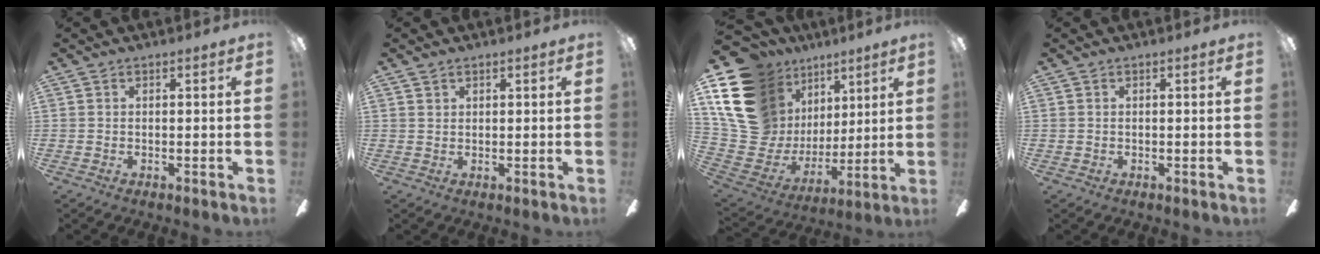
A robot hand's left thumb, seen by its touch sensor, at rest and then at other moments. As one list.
[{"total": 1.6, "force": [1.1, 1.2, 0.2], "torque": [0.004, 0.000, 0.018]}, {"total": 21.5, "force": [11.0, 15.7, 9.8], "torque": [-0.225, -0.082, 0.230]}, {"total": 0.6, "force": [0.1, 0.6, 0.0], "torque": [0.001, 0.005, 0.000]}]